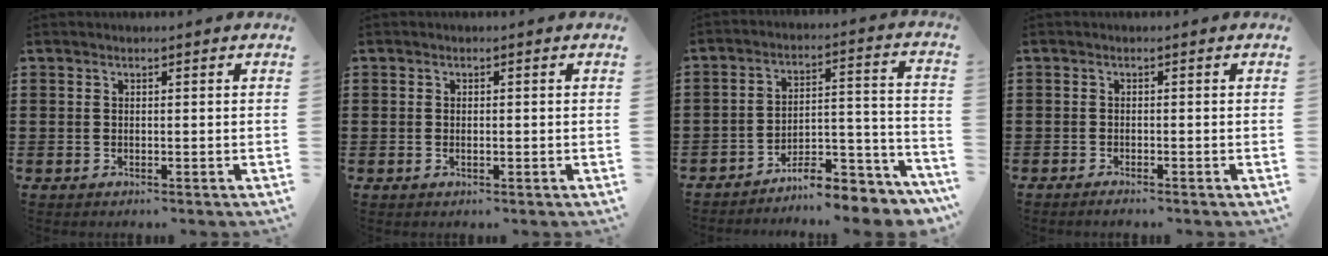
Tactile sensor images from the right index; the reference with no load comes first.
{"total": 0.8, "force": [-0.2, 0.3, 0.8], "torque": [-0.015, -0.002, -0.003]}
{"total": 8.1, "force": [-7.6, 1.3, 2.7], "torque": [-0.030, 0.023, -0.144]}
{"total": 0.9, "force": [-0.8, 0.0, 0.2], "torque": [-0.006, -0.002, -0.017]}